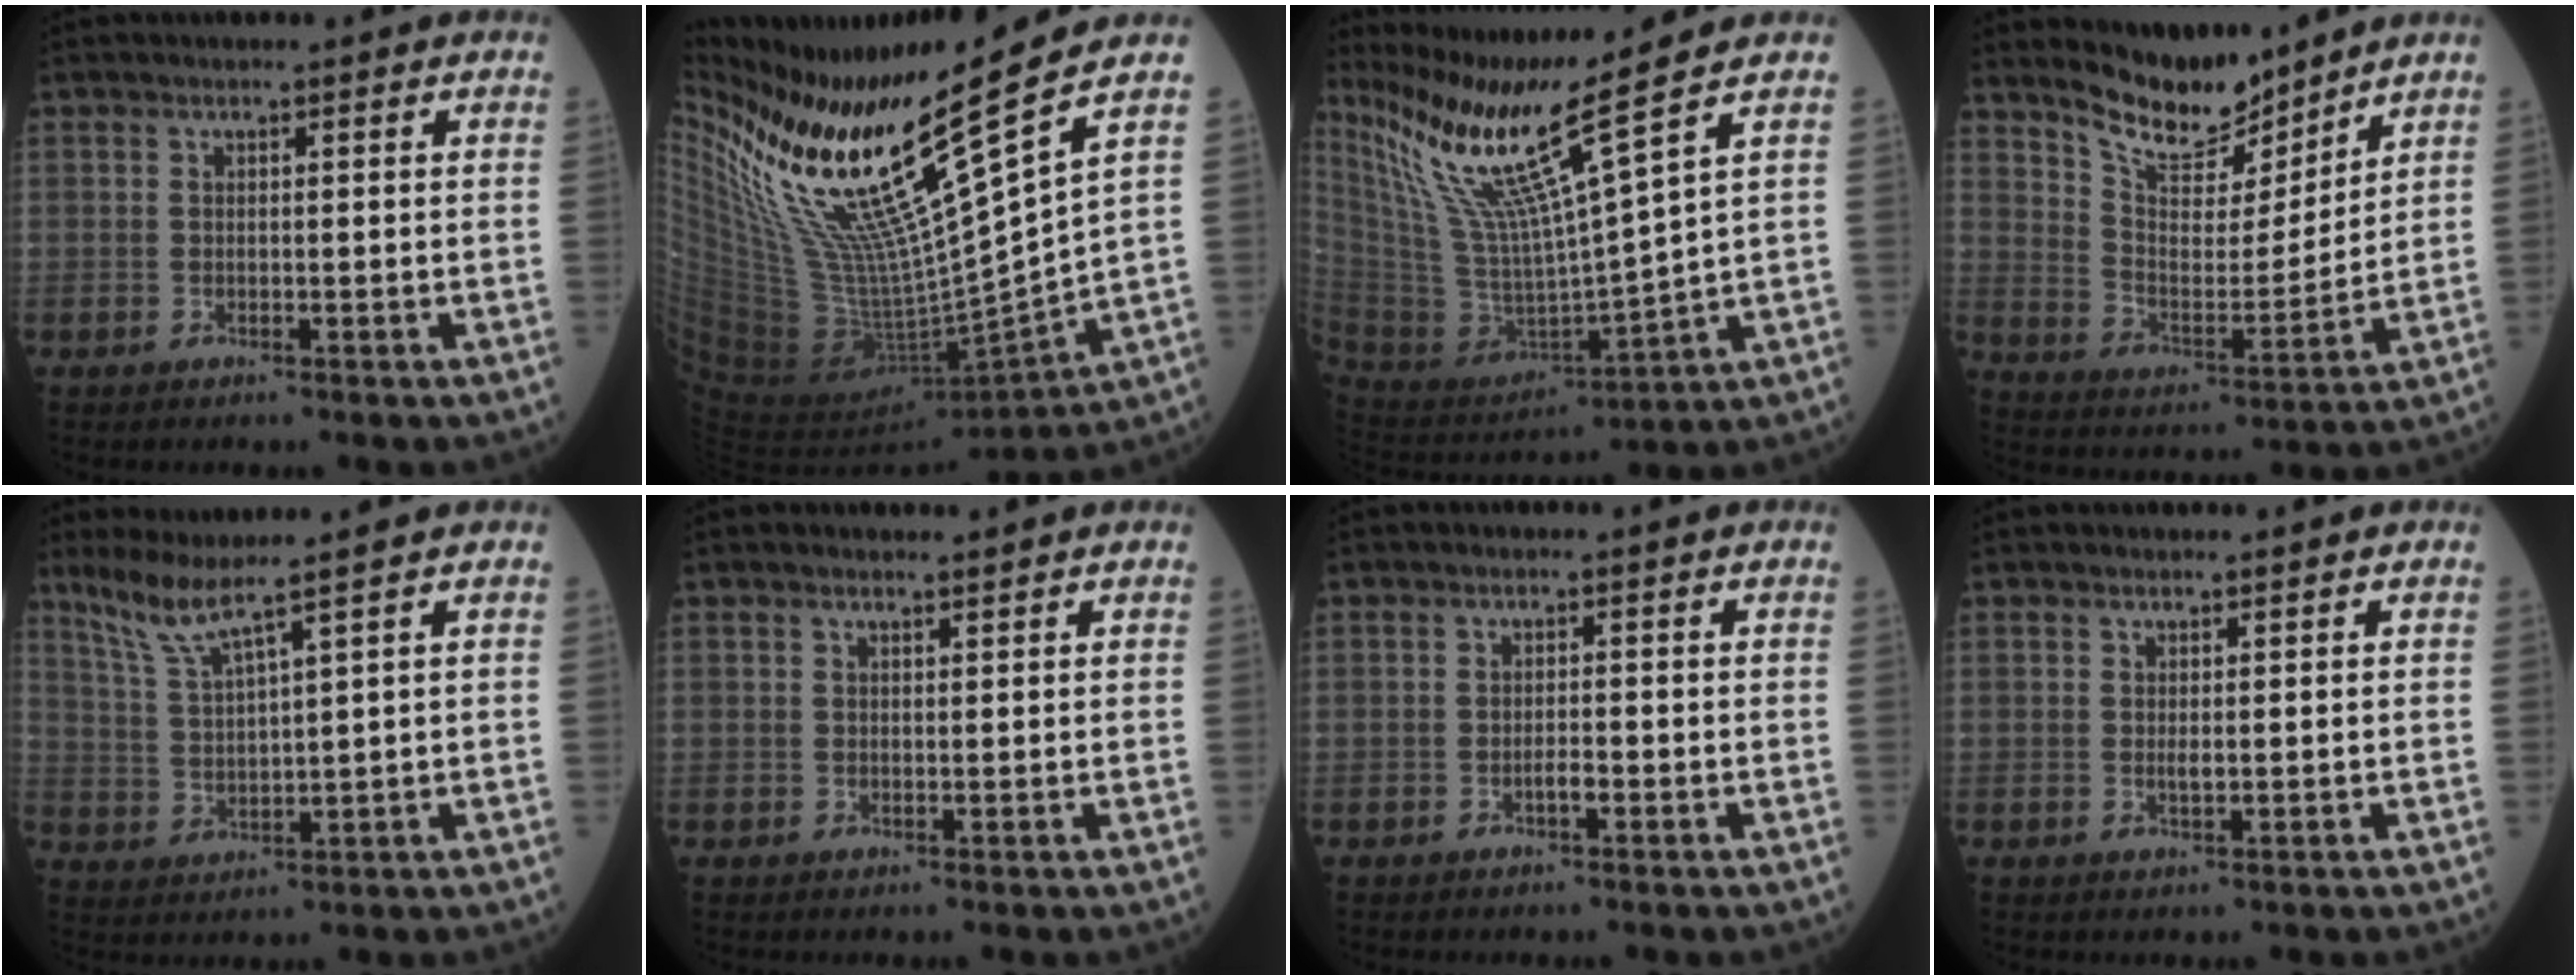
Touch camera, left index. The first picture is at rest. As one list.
[{"total": 19.8, "force": [12.2, -0.5, 15.6], "torque": [-0.270, -0.026, 0.225]}, {"total": 14.3, "force": [10.3, -2.8, 9.5], "torque": [-0.186, -0.020, 0.210]}, {"total": 10.8, "force": [9.7, 2.6, 3.8], "torque": [-0.073, -0.008, 0.181]}, {"total": 5.5, "force": [4.3, -1.3, 3.2], "torque": [-0.068, -0.006, 0.093]}, {"total": 1.1, "force": [1.0, 0.1, 0.4], "torque": [-0.010, 0.003, 0.016]}, {"total": 1.2, "force": [-0.7, 0.3, 1.0], "torque": [-0.018, 0.000, -0.013]}, {"total": 0.9, "force": [0.2, 0.3, 0.9], "torque": [-0.018, -0.003, 0.004]}]